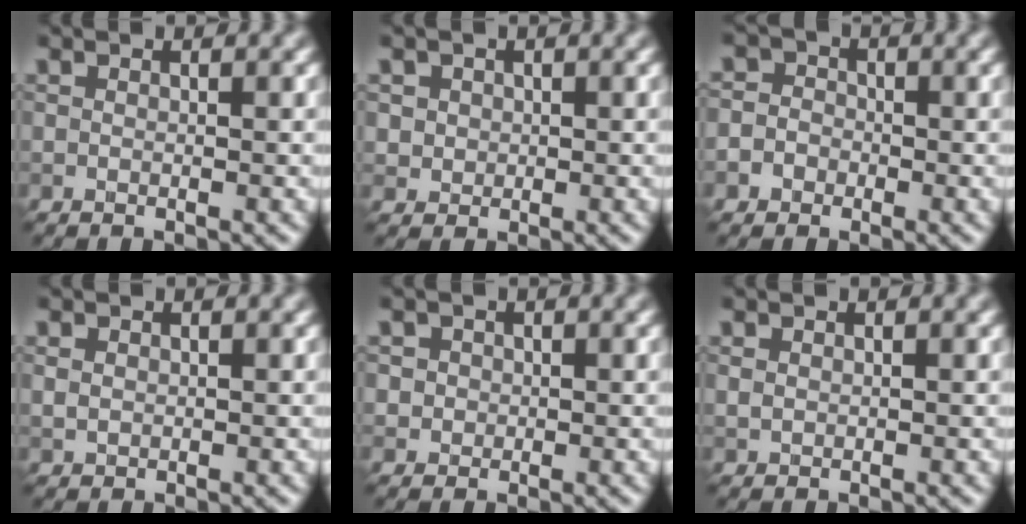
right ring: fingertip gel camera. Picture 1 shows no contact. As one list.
[{"total": 2.1, "force": [0.7, 1.8, 0.7], "torque": [-0.014, 0.001, 0.024]}, {"total": 3.4, "force": [-0.9, 3.2, 0.9], "torque": [0.018, 0.016, -0.047]}, {"total": 1.0, "force": [0.2, 0.9, 0.5], "torque": [-0.011, -0.001, 0.007]}, {"total": 1.8, "force": [0.5, 1.6, 0.6], "torque": [0.000, 0.003, 0.012]}, {"total": 0.7, "force": [0.2, 0.6, 0.3], "torque": [-0.008, -0.002, 0.007]}]